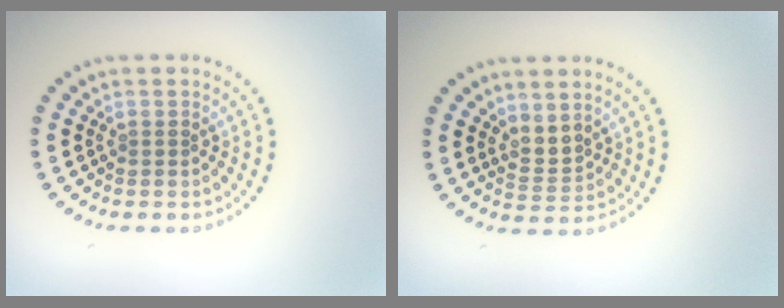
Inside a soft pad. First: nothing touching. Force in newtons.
{"total": 1.9, "press": 1.3, "slide": 1.3}